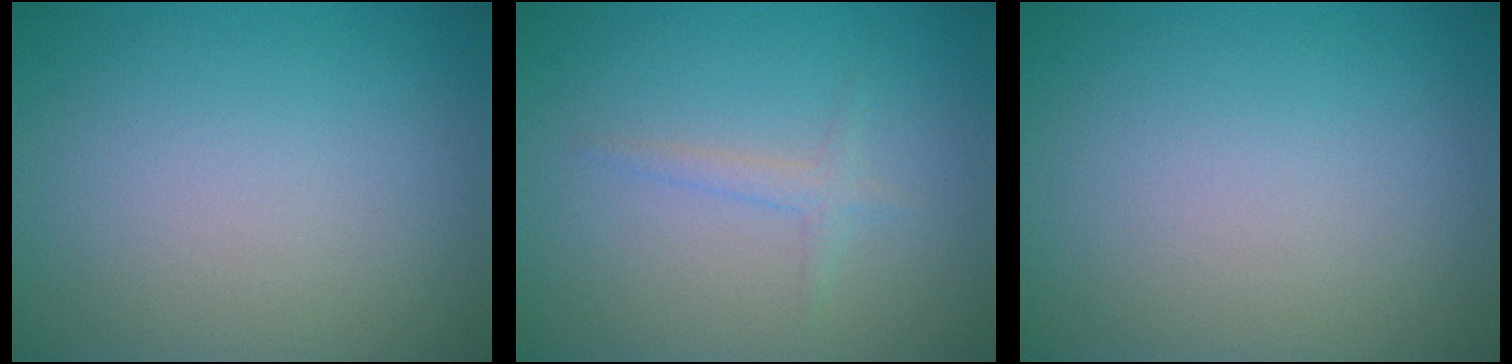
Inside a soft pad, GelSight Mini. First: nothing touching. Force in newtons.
{"total": 1.2, "press": 1.2, "slide": 0.1}
{"total": 0.0}